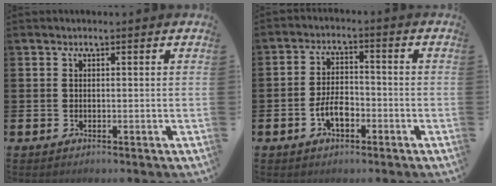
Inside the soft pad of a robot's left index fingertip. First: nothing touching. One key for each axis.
{"total": 4.3, "fx": -1.7, "fy": 2.3, "fz": 3.3, "tx": -0.059, "ty": 0.004, "tz": -0.035}